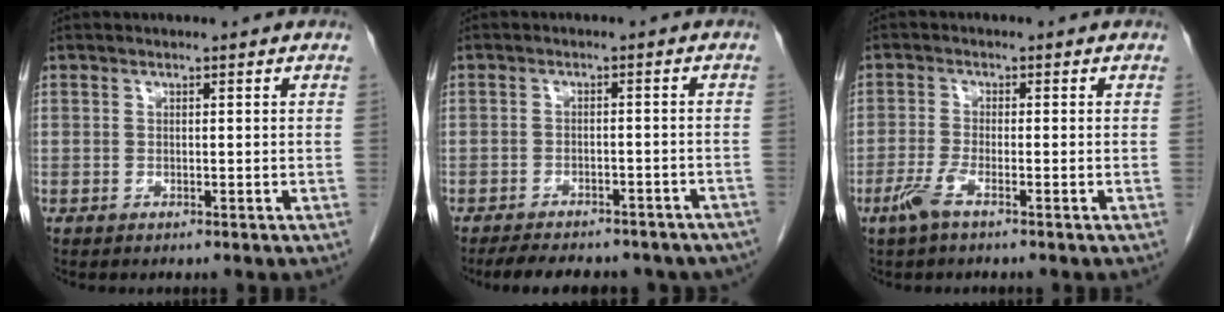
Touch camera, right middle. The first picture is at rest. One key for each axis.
{"total": 17.2, "fx": -14.5, "fy": 6.1, "fz": 6.9, "tx": -0.132, "ty": -0.005, "tz": -0.173}
{"total": 3.0, "fx": -1.9, "fy": 0.2, "fz": 2.2, "tx": -0.057, "ty": -0.006, "tz": -0.045}